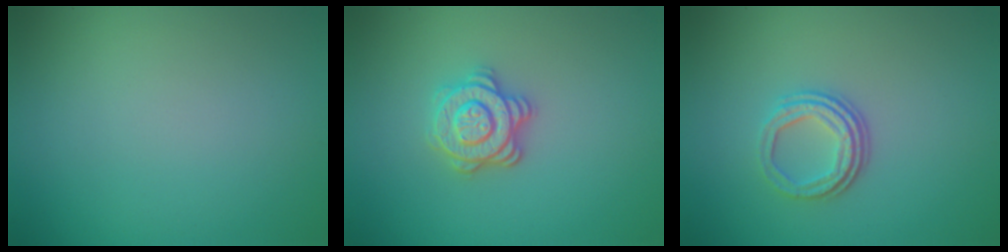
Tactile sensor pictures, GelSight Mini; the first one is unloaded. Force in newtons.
{"total": 3.5, "press": 3.0, "slide": 1.7}
{"total": 3.4, "press": 2.4, "slide": 2.4}